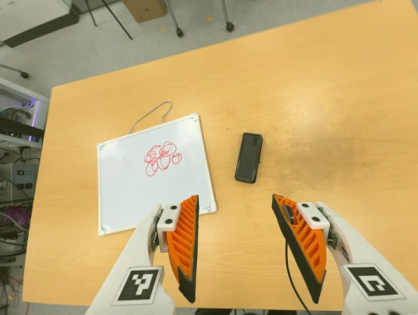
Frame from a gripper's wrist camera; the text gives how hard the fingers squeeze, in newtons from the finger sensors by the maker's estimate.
{"total": 0.0}